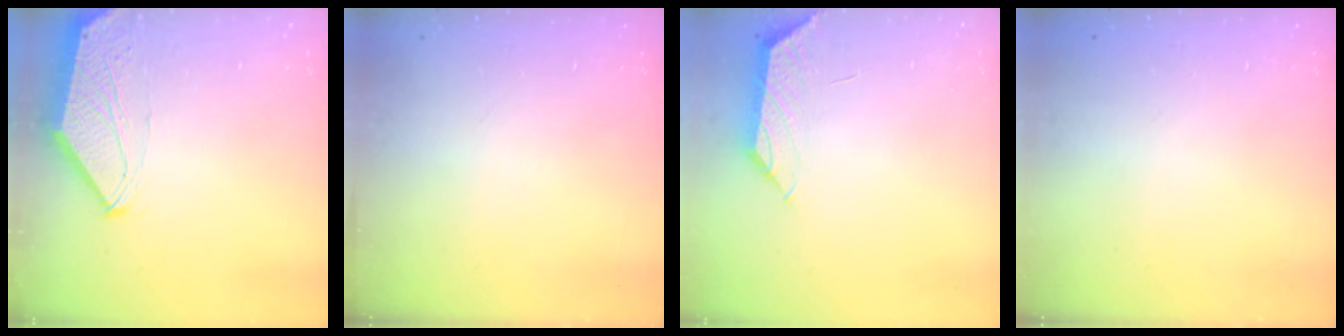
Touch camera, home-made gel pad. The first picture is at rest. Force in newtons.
{"total": 0.0}
{"total": 1.2, "press": 1.1, "slide": 0.6}
{"total": 2.8, "press": 2.8, "slide": 0.5}